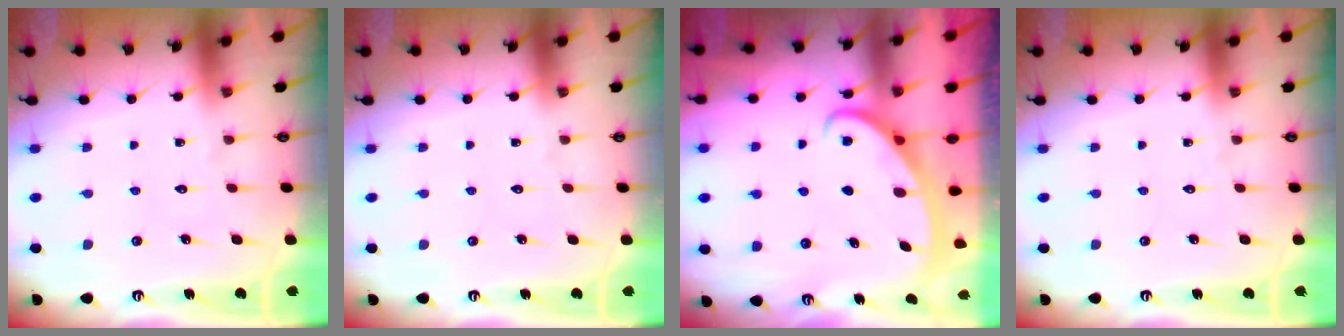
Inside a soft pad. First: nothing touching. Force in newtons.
{"total": 0.0}
{"total": 2.7, "press": 2.6, "slide": 0.4}
{"total": 0.0}